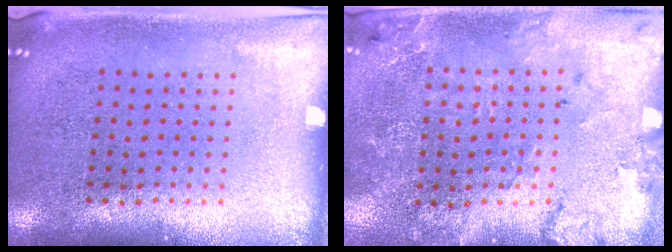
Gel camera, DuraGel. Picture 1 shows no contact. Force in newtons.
{"total": 1.8, "press": 1.7, "slide": 0.6}